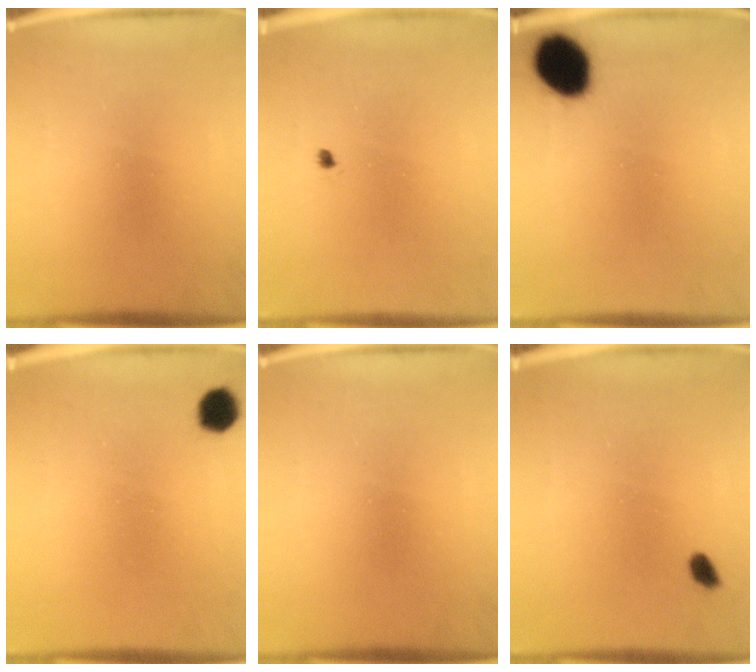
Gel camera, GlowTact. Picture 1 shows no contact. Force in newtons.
{"total": 0.6}
{"total": 11.4}
{"total": 3.2}
{"total": 0.0}
{"total": 1.5}